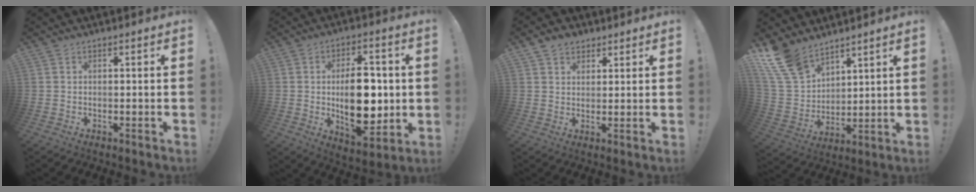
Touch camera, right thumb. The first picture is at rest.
{"total": 17.2, "force": [-0.1, 9.8, 14.1], "torque": [-0.229, -0.005, -0.002]}
{"total": 4.7, "force": [2.9, 3.4, 1.2], "torque": [-0.016, -0.010, 0.053]}
{"total": 13.9, "force": [10.9, 7.1, 5.0], "torque": [-0.112, -0.075, 0.210]}